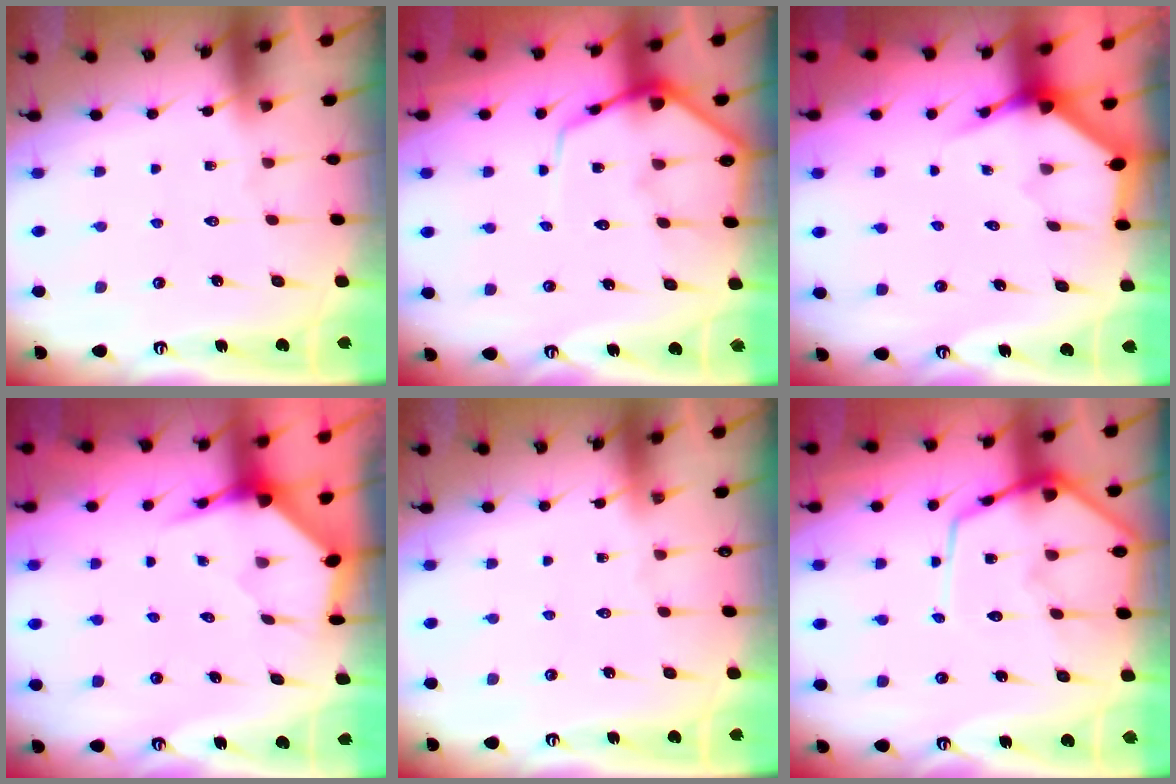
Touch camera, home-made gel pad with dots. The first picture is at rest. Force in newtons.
{"total": 8.5, "press": 8.5, "slide": 0.8}
{"total": 3.6, "press": 3.6, "slide": 0.1}
{"total": 3.8, "press": 3.8, "slide": 0.5}
{"total": 0.0}
{"total": 11.6, "press": 11.5, "slide": 1.2}